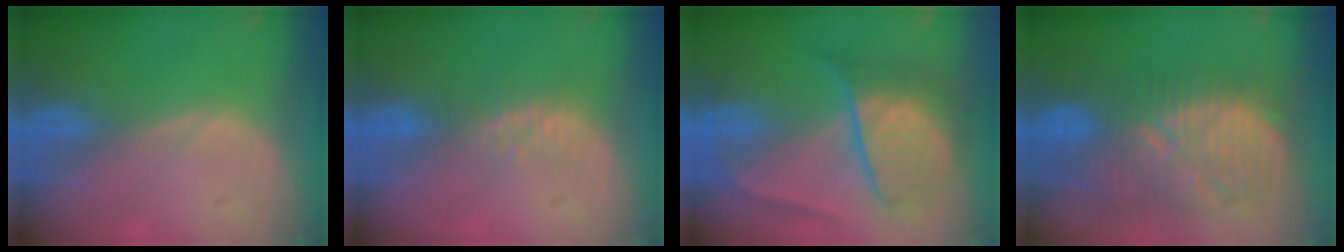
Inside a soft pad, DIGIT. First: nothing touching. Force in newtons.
{"total": 3.2, "press": 2.6, "slide": 1.8}
{"total": 7.9, "press": 7.9, "slide": 0.6}
{"total": 12.0, "press": 11.3, "slide": 4.1}